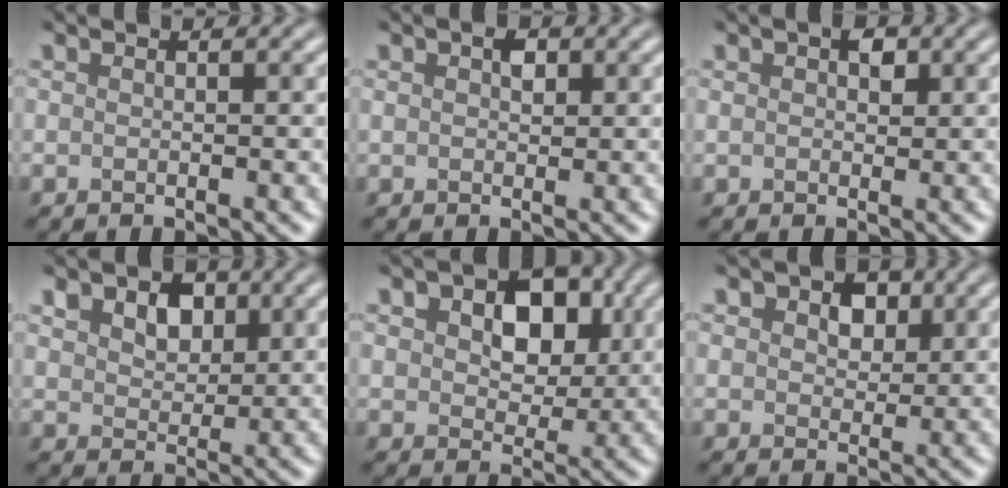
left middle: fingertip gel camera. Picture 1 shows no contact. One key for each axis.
{"total": 0.7, "fx": 0.3, "fy": -0.3, "fz": -0.5, "tx": -0.010, "ty": 0.011, "tz": 0.023}
{"total": 0.6, "fx": 0.4, "fy": -0.2, "fz": -0.4, "tx": -0.011, "ty": 0.013, "tz": 0.024}
{"total": 3.4, "fx": 2.4, "fy": 2.1, "fz": 1.1, "tx": -0.041, "ty": 0.026, "tz": 0.042}
{"total": 5.6, "fx": 2.2, "fy": 3.8, "fz": 3.5, "tx": -0.071, "ty": 0.020, "tz": 0.043}
{"total": 3.2, "fx": 2.2, "fy": 2.0, "fz": 1.1, "tx": -0.038, "ty": 0.024, "tz": 0.033}